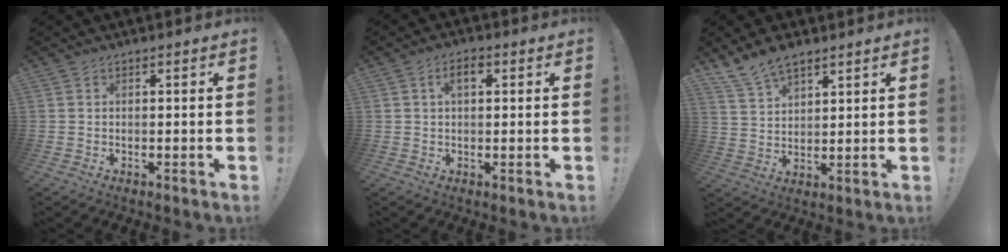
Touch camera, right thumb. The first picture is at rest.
{"total": 3.9, "force": [1.2, 2.1, 3.1], "torque": [-0.047, 0.004, 0.014]}
{"total": 8.5, "force": [6.7, 3.6, 3.7], "torque": [-0.073, -0.034, 0.131]}